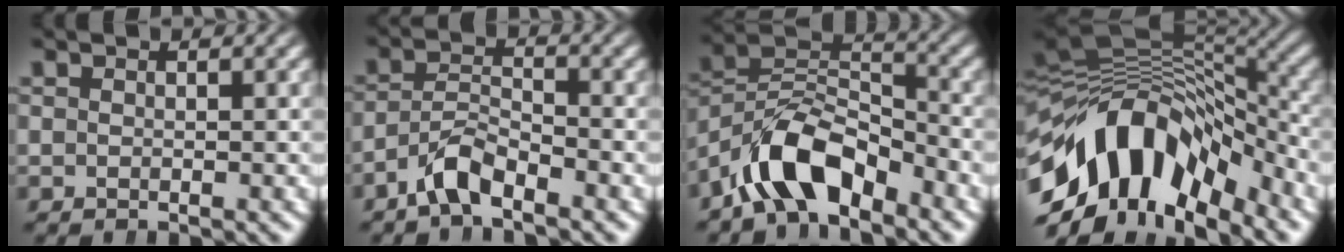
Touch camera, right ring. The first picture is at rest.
{"total": 3.7, "force": [-2.6, 1.8, 2.0], "torque": [-0.035, -0.008, -0.045]}
{"total": 8.7, "force": [-3.0, 6.0, 5.5], "torque": [-0.106, -0.025, -0.047]}
{"total": 15.8, "force": [-3.9, 11.1, 10.6], "torque": [-0.183, -0.009, -0.063]}